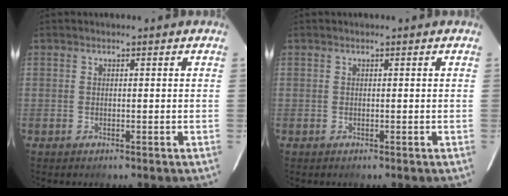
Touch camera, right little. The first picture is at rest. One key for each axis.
{"total": 0.0}